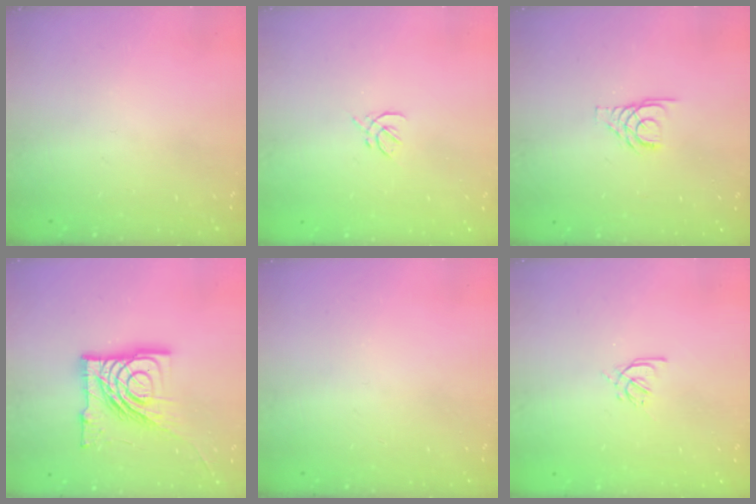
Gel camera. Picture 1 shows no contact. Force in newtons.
{"total": 2.0, "press": 1.9, "slide": 0.7}
{"total": 3.5, "press": 3.5, "slide": 0.3}
{"total": 18.2, "press": 18.1, "slide": 2.1}
{"total": 0.0}
{"total": 2.9, "press": 2.8, "slide": 0.8}